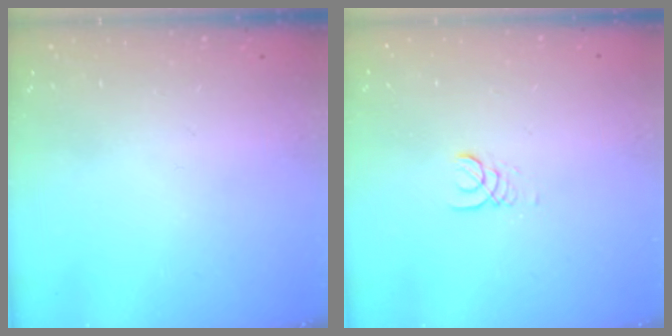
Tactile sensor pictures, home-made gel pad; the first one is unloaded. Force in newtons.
{"total": 1.4, "press": 1.4, "slide": 0.2}